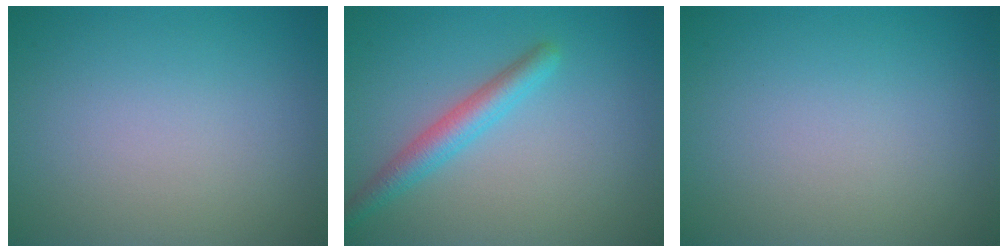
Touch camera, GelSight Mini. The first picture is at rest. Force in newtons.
{"total": 2.9, "press": 2.9, "slide": 0.2}
{"total": 0.0}